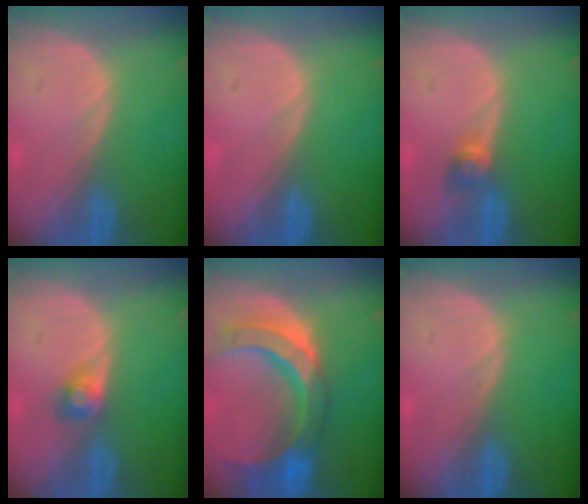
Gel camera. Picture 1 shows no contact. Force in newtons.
{"total": 0.0}
{"total": 2.6, "press": 2.4, "slide": 1.0}
{"total": 2.4, "press": 2.4, "slide": 0.4}
{"total": 11.5, "press": 9.7, "slide": 6.1}
{"total": 0.0}